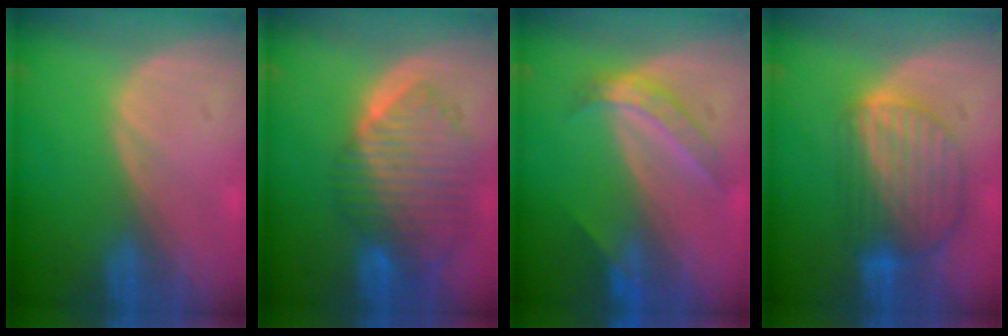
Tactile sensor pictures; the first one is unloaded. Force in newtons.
{"total": 10.1, "press": 8.8, "slide": 5.1}
{"total": 5.7, "press": 4.8, "slide": 3.1}
{"total": 9.0, "press": 7.8, "slide": 4.5}